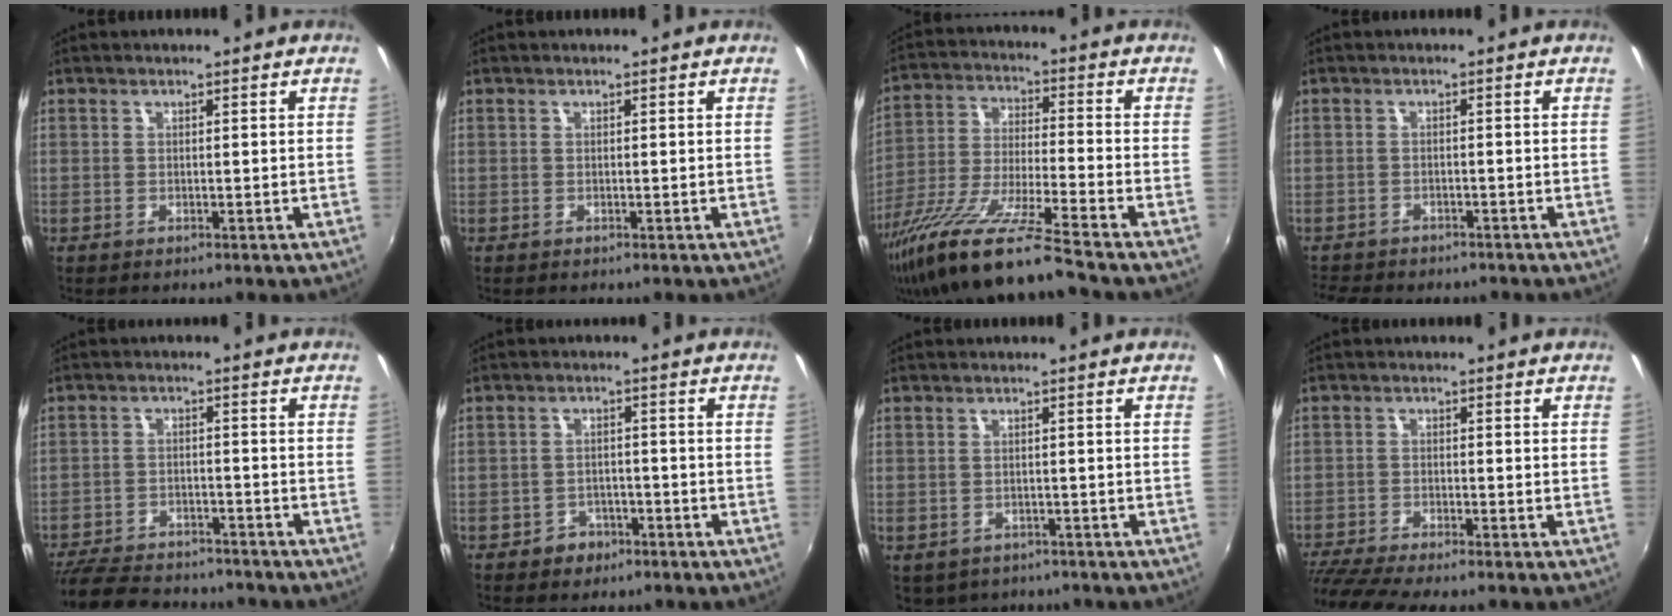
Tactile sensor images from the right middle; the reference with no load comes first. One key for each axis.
{"total": 0.0}
{"total": 17.0, "fx": -13.3, "fy": -0.5, "fz": 10.6, "tx": -0.208, "ty": -0.037, "tz": -0.247}
{"total": 6.7, "fx": -5.9, "fy": 2.3, "fz": 2.3, "tx": -0.063, "ty": -0.018, "tz": -0.090}
{"total": 16.3, "fx": -14.1, "fy": 5.3, "fz": 6.3, "tx": -0.149, "ty": -0.007, "tz": -0.208}
{"total": 4.2, "fx": -2.7, "fy": 3.2, "fz": 0.8, "tx": -0.028, "ty": 0.012, "tz": -0.034}
{"total": 5.7, "fx": -3.5, "fy": 3.7, "fz": 2.4, "tx": -0.057, "ty": -0.021, "tz": -0.040}
{"total": 8.7, "fx": -7.7, "fy": 0.0, "fz": 4.0, "tx": -0.106, "ty": -0.033, "tz": -0.134}